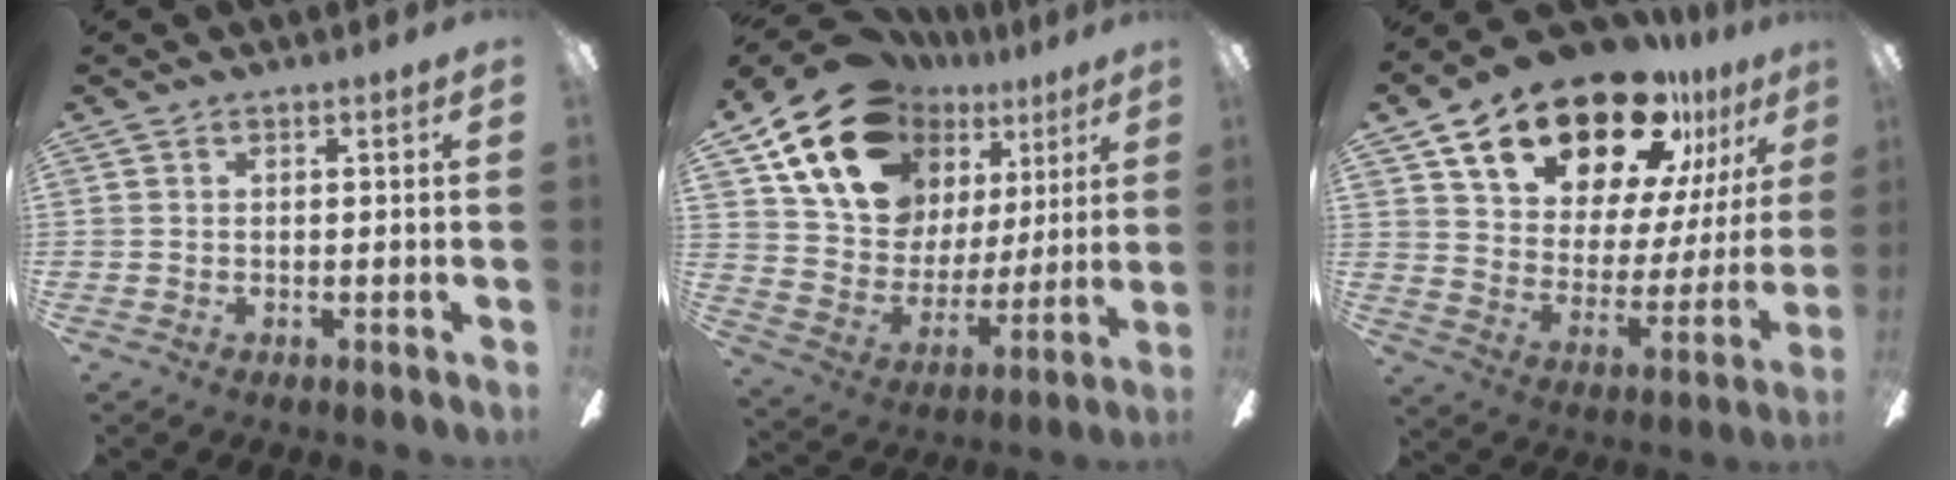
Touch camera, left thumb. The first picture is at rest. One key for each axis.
{"total": 21.0, "fx": 13.9, "fy": 12.9, "fz": 8.9, "tx": -0.175, "ty": -0.073, "tz": 0.265}
{"total": 24.8, "fx": 17.9, "fy": 11.5, "fz": 12.6, "tx": -0.211, "ty": -0.106, "tz": 0.317}